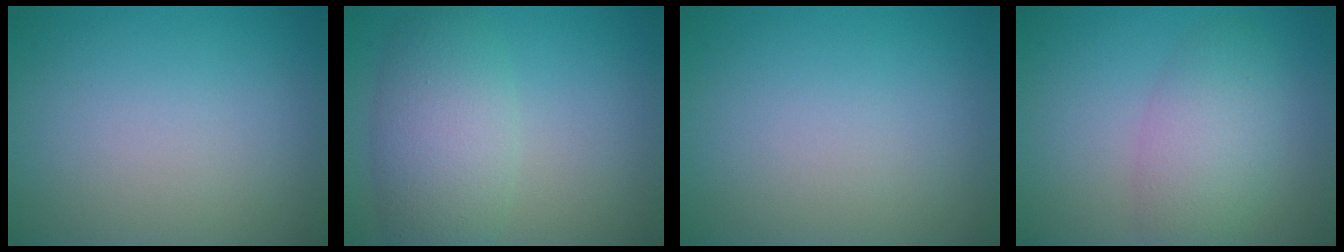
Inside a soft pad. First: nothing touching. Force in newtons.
{"total": 5.5, "press": 5.5, "slide": 0.4}
{"total": 0.0}
{"total": 4.3, "press": 4.3, "slide": 0.2}